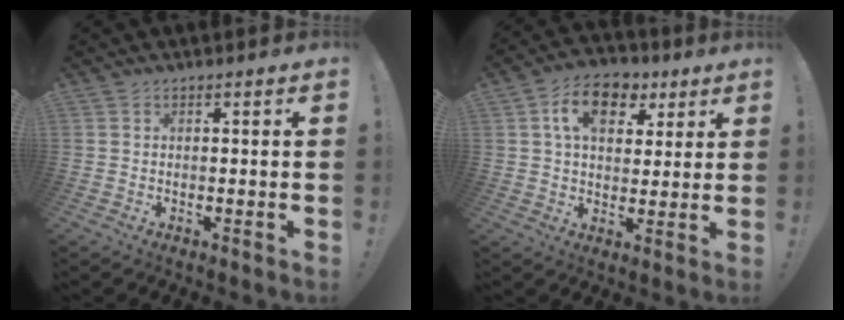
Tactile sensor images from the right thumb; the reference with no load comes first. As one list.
[{"total": 12.6, "force": [5.1, 8.5, 7.8], "torque": [-0.121, -0.005, 0.096]}]